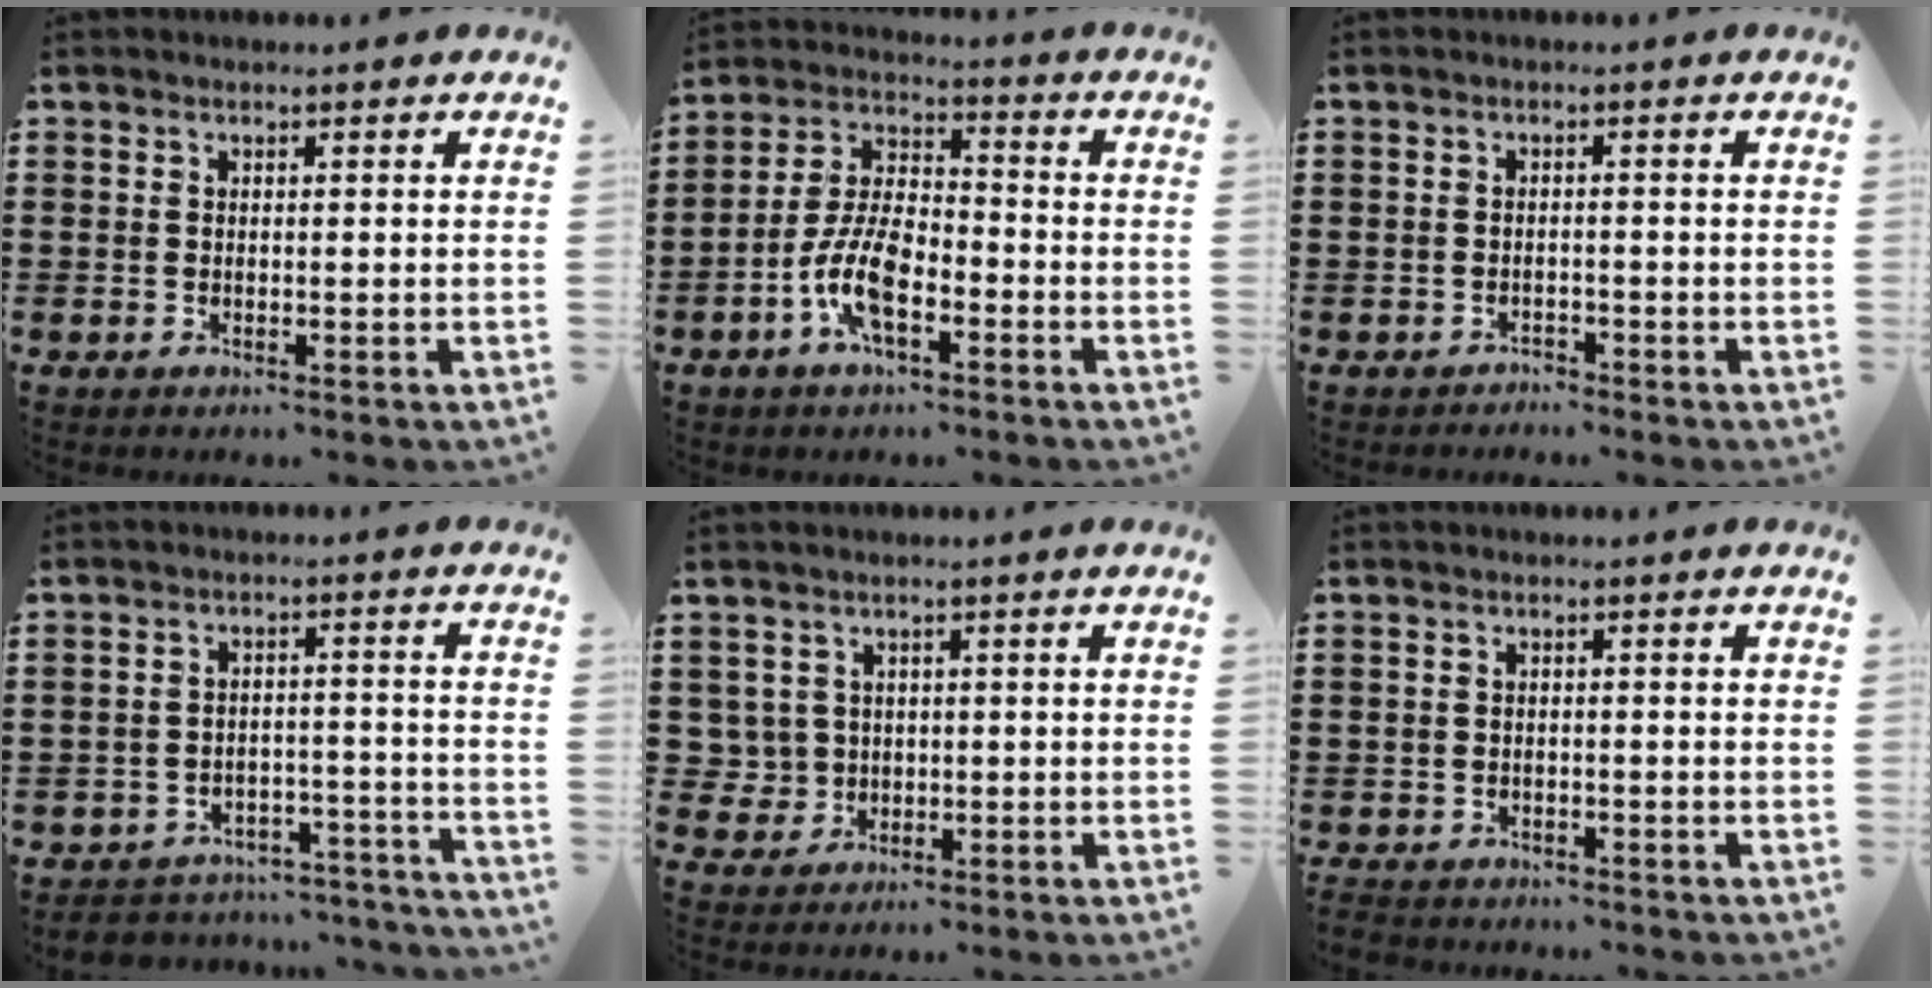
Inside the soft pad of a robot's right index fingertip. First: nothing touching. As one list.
[{"total": 9.0, "force": [-3.7, 3.9, 7.2], "torque": [-0.173, -0.004, -0.076]}, {"total": 1.4, "force": [-1.4, 0.2, -0.1], "torque": [-0.005, 0.001, -0.031]}, {"total": 4.2, "force": [-4.1, 0.9, 0.4], "torque": [-0.014, 0.005, -0.085]}, {"total": 2.6, "force": [0.0, 2.6, 0.2], "torque": [-0.019, 0.008, -0.001]}, {"total": 1.9, "force": [-1.8, 0.4, 0.1], "torque": [-0.015, -0.003, -0.043]}]